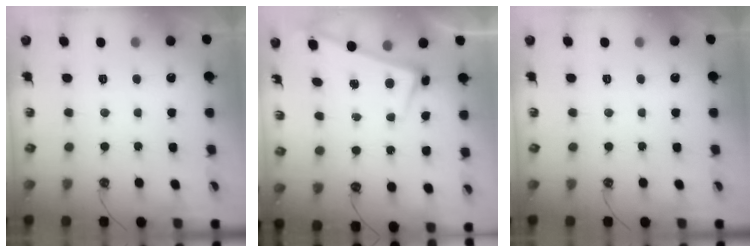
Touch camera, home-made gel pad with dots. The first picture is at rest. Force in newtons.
{"total": 2.8, "press": 2.7, "slide": 0.4}
{"total": 0.0}